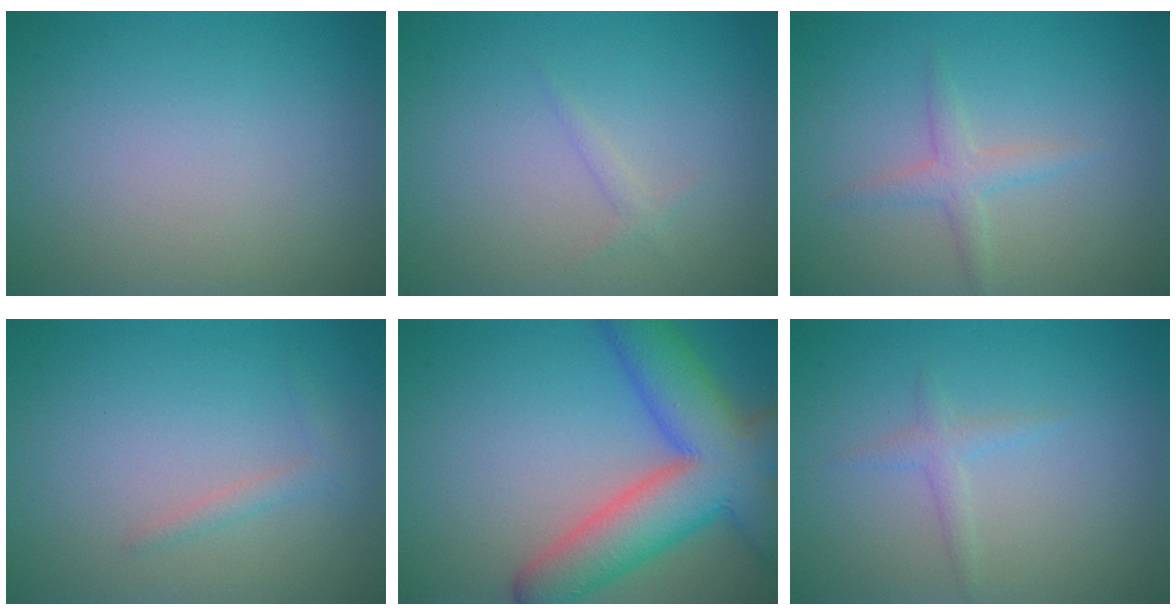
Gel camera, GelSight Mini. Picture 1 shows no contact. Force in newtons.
{"total": 0.8, "press": 0.8, "slide": 0.1}
{"total": 1.8, "press": 1.8, "slide": 0.0}
{"total": 1.1, "press": 1.1, "slide": 0.0}
{"total": 10.4, "press": 10.4, "slide": 0.4}
{"total": 1.2, "press": 1.2, "slide": 0.1}